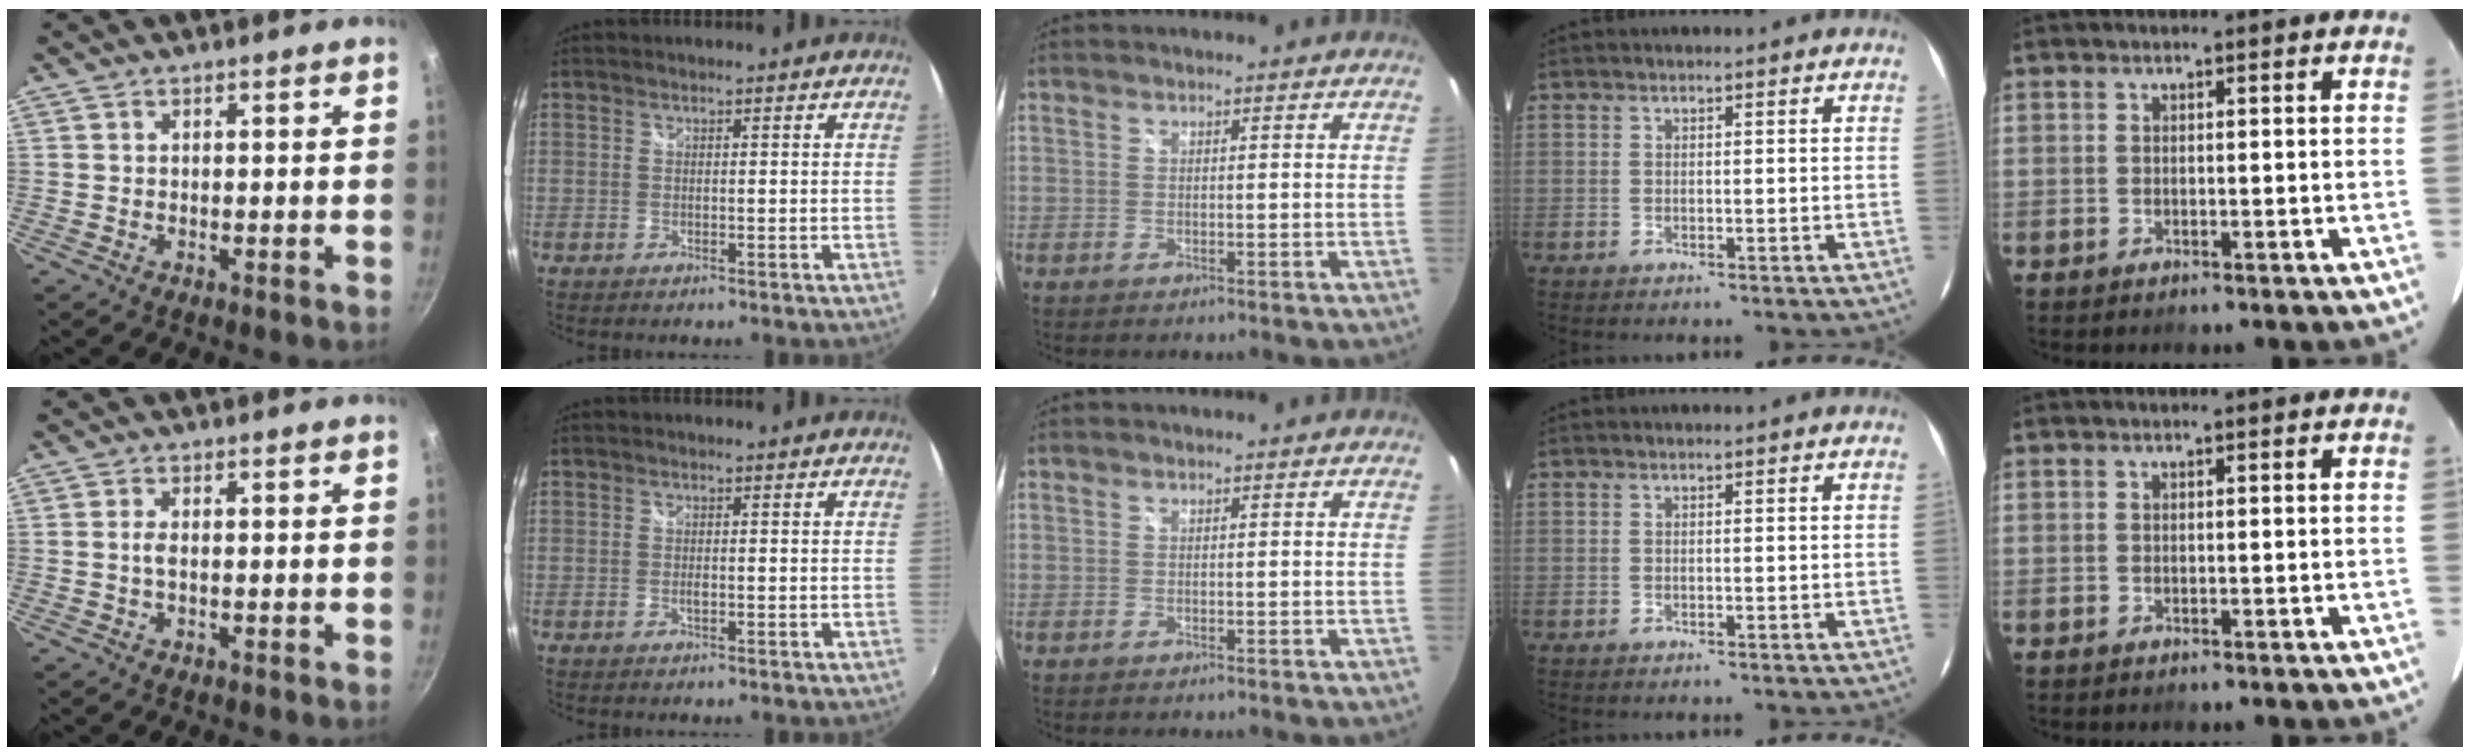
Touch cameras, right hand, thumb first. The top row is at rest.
{"thumb": {"total": 1.5, "force": [-0.2, 0.5, 1.4], "torque": [-0.033, 0.003, -0.006]}, "index": {"total": 0.8, "force": [-0.3, 0.4, 0.6], "torque": [-0.012, -0.002, -0.005]}}